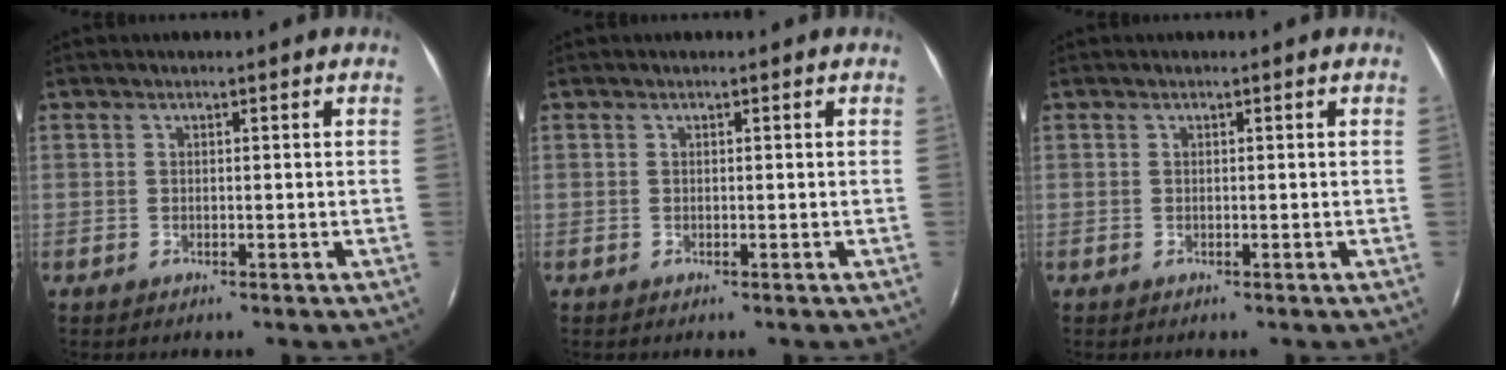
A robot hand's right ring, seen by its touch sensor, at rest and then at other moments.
{"total": 0.0}
{"total": 0.0}